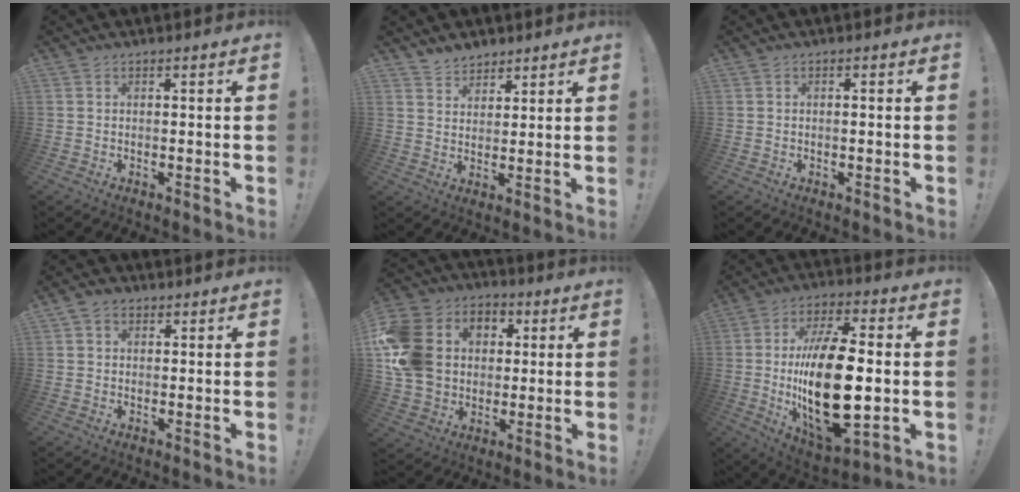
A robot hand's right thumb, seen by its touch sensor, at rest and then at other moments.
{"total": 5.2, "force": [4.5, 2.6, 0.5], "torque": [-0.007, -0.032, 0.085]}
{"total": 0.9, "force": [-0.5, -0.1, 0.7], "torque": [-0.012, 0.000, -0.009]}
{"total": 3.2, "force": [1.5, 2.4, 1.5], "torque": [-0.026, 0.000, 0.027]}
{"total": 17.9, "force": [1.5, 15.0, 9.7], "torque": [-0.167, 0.010, 0.039]}
{"total": 26.0, "force": [-1.0, 11.7, 23.2], "torque": [-0.436, -0.010, -0.011]}